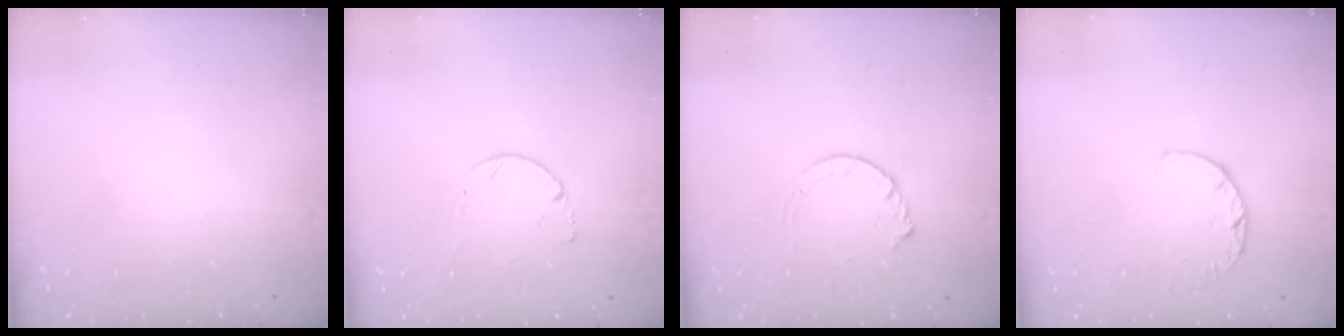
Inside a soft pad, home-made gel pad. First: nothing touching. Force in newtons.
{"total": 0.0}
{"total": 3.7, "press": 3.7, "slide": 0.5}
{"total": 3.0, "press": 2.9, "slide": 0.4}